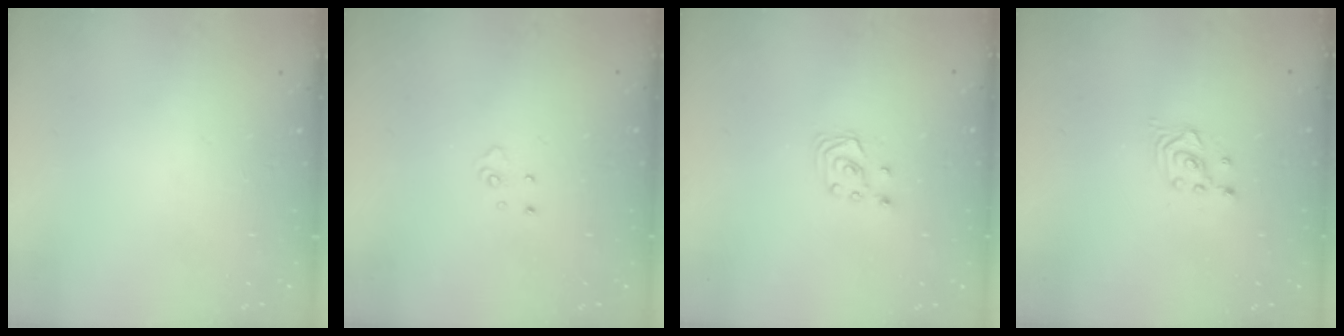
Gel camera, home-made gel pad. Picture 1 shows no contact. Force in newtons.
{"total": 3.7, "press": 3.7, "slide": 0.3}
{"total": 2.7, "press": 2.7, "slide": 0.3}
{"total": 2.5, "press": 2.5, "slide": 0.3}